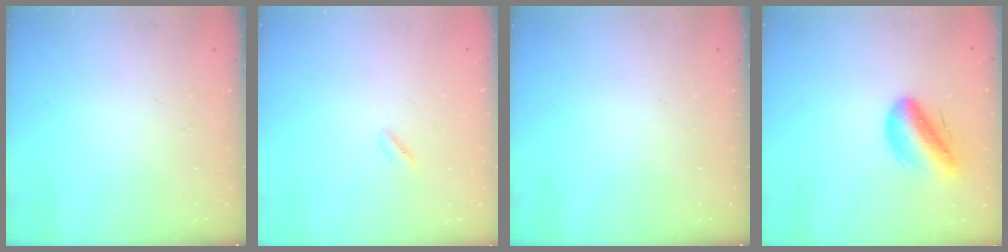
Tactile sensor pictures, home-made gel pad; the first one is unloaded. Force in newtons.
{"total": 0.7, "press": 0.2, "slide": 0.7}
{"total": 0.0}
{"total": 12.3, "press": 11.8, "slide": 3.5}